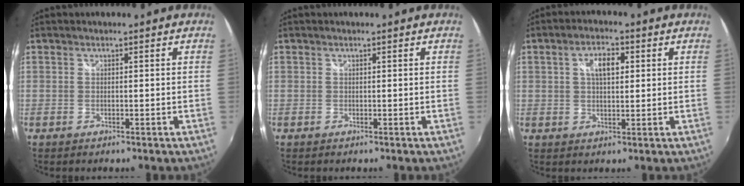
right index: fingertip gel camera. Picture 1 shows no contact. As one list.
[{"total": 0.0}, {"total": 5.1, "force": [1.4, 2.4, 4.3], "torque": [-0.074, 0.012, 0.025]}]